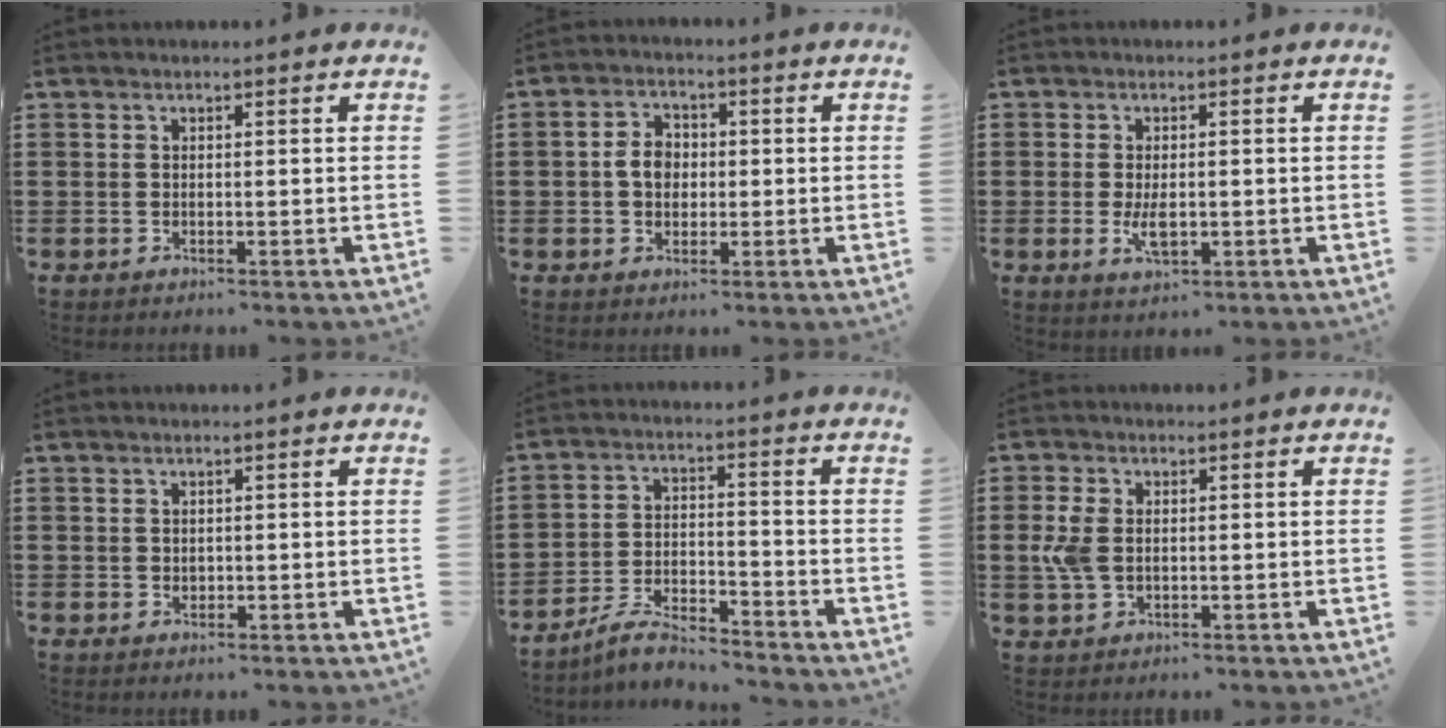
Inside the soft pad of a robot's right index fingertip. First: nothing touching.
{"total": 4.3, "force": [-0.2, 3.3, 2.7], "torque": [-0.067, 0.009, -0.009]}
{"total": 3.5, "force": [-0.4, 1.6, 3.0], "torque": [-0.071, -0.005, -0.010]}
{"total": 0.7, "force": [0.3, 0.6, 0.2], "torque": [-0.006, 0.004, 0.006]}
{"total": 5.3, "force": [-5.0, 0.7, 1.7], "torque": [-0.042, 0.005, -0.099]}
{"total": 3.7, "force": [0.0, 2.5, 2.7], "torque": [-0.081, -0.002, -0.008]}